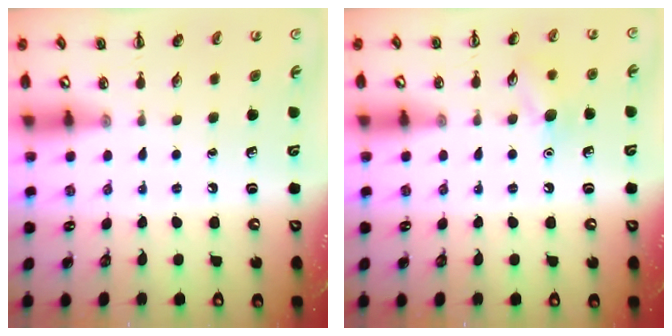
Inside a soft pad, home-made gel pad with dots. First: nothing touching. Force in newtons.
{"total": 8.0, "press": 7.9, "slide": 1.5}